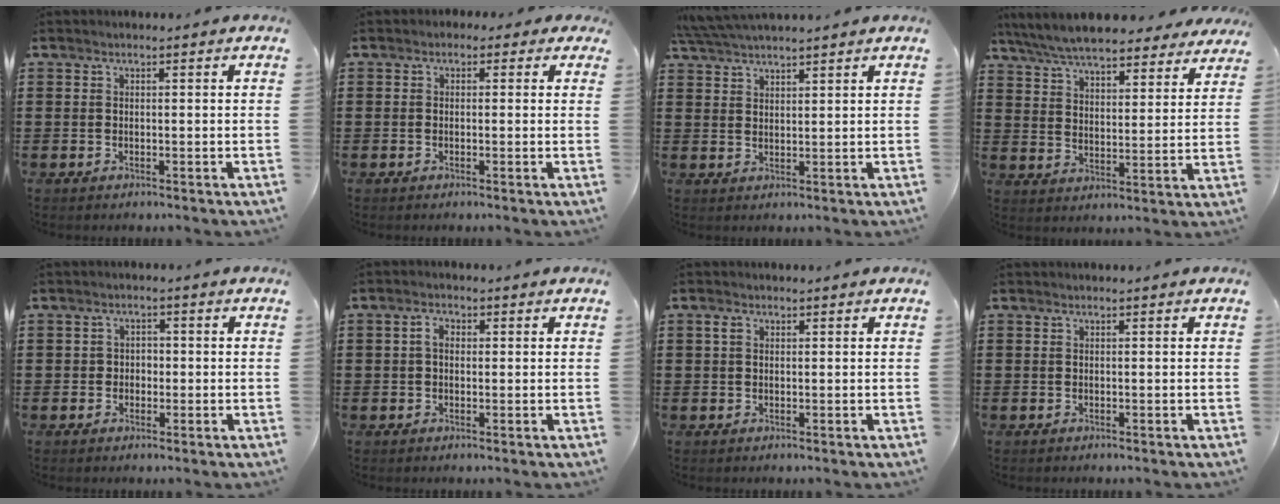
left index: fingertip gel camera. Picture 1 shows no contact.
{"total": 1.2, "force": [-0.5, 1.0, 0.4], "torque": [-0.011, 0.006, -0.012]}
{"total": 4.2, "force": [4.0, 0.0, 1.2], "torque": [-0.034, -0.005, 0.075]}
{"total": 7.5, "force": [7.2, 0.6, 2.2], "torque": [-0.072, -0.031, 0.129]}
{"total": 1.8, "force": [-0.5, 1.6, 0.5], "torque": [-0.015, 0.006, -0.014]}
{"total": 2.3, "force": [0.3, 1.6, 1.6], "torque": [-0.035, 0.011, 0.003]}
{"total": 1.4, "force": [0.5, 0.9, 1.0], "torque": [-0.022, 0.006, 0.008]}
{"total": 0.0}